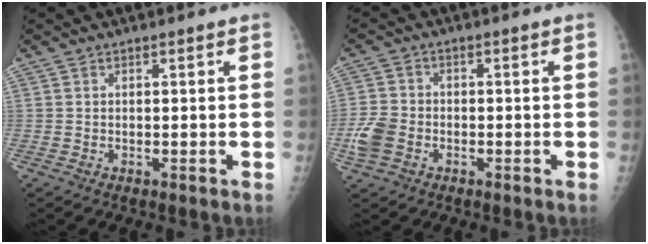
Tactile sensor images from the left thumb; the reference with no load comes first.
{"total": 5.8, "force": [-2.3, 4.5, 3.0], "torque": [-0.069, 0.012, -0.045]}